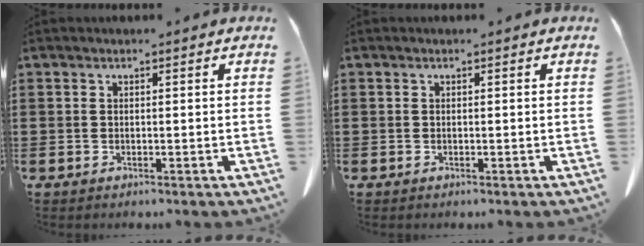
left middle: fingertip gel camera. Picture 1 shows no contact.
{"total": 0.0}